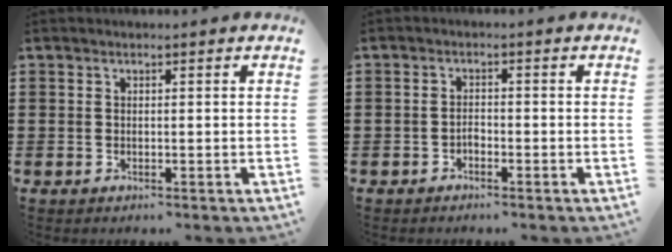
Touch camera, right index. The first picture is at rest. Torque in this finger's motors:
{"motor_torque": [1.85, 0.29, 0.04, -0.06]}